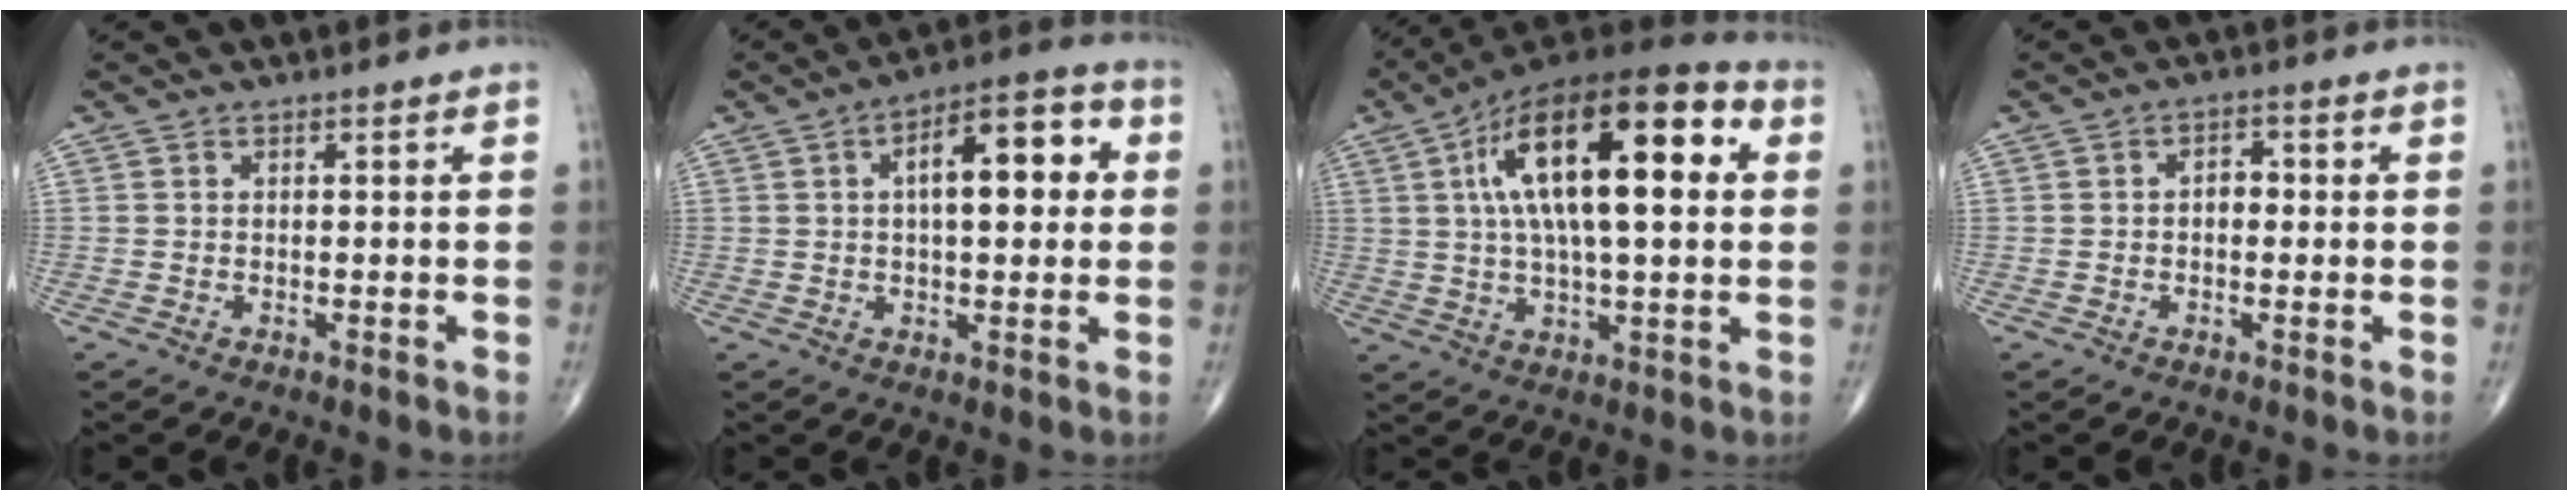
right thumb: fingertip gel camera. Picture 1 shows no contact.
{"total": 13.3, "force": [2.5, 5.7, 11.7], "torque": [-0.145, 0.022, 0.031]}
{"total": 24.5, "force": [5.9, 9.2, 21.9], "torque": [-0.357, 0.018, 0.084]}
{"total": 2.9, "force": [0.0, 1.9, 2.3], "torque": [-0.023, 0.009, -0.007]}